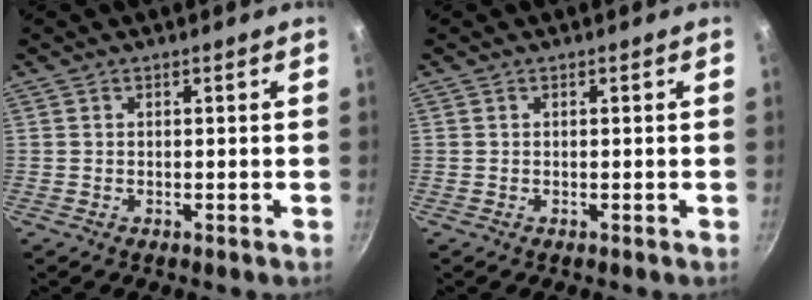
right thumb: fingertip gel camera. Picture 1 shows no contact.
{"total": 0.0}